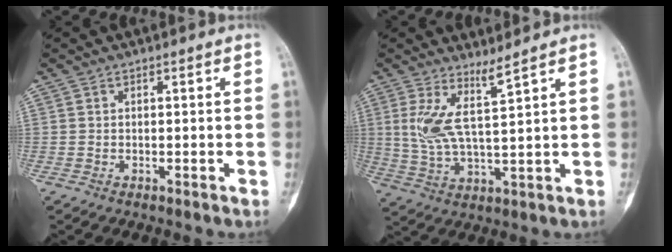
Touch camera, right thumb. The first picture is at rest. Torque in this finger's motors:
{"motor_torque": [0.42, 1.19, 0.23, 0.32, 0.15]}